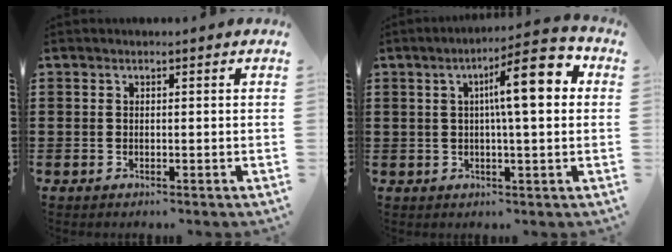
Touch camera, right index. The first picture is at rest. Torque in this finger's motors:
{"motor_torque": [2.04, 0.10, 0.79, 0.21]}